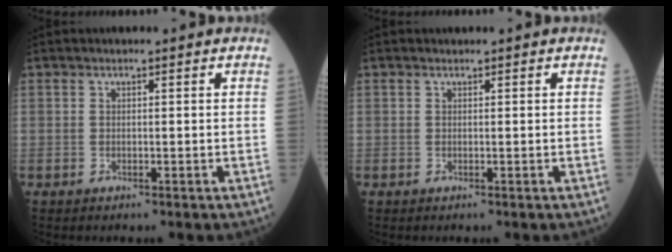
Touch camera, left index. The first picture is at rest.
{"total": 0.0}